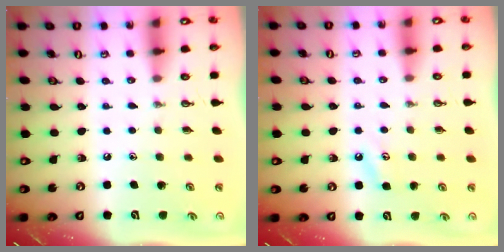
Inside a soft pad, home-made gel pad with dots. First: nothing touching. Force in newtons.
{"total": 3.2, "press": 3.2, "slide": 0.5}